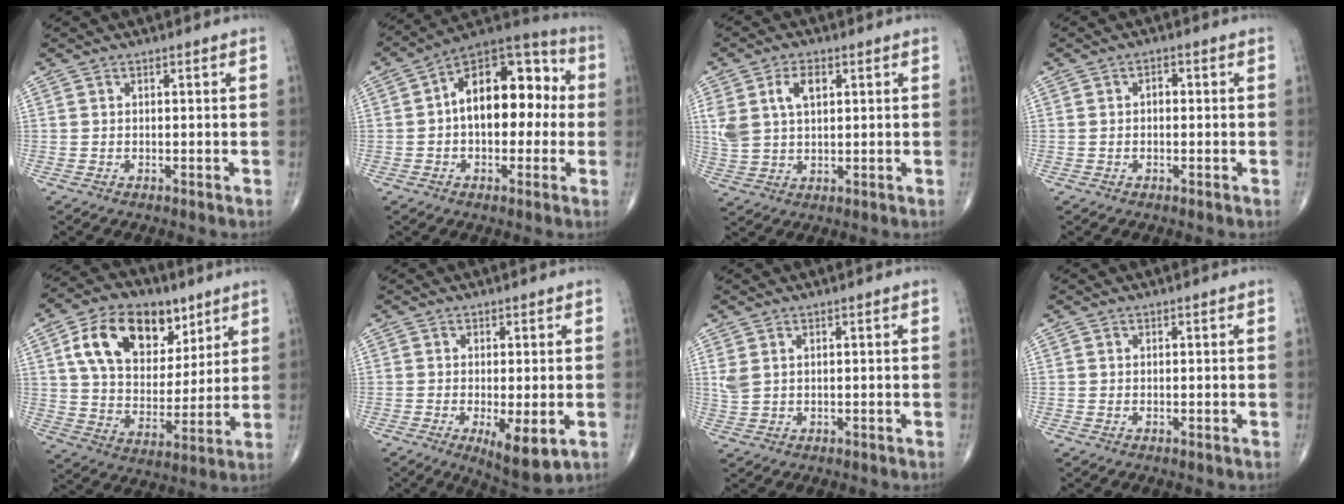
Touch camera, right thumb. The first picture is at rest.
{"total": 17.1, "force": [1.0, 10.1, 13.8], "torque": [-0.174, 0.050, 0.004]}
{"total": 8.6, "force": [2.9, 5.0, 6.3], "torque": [-0.124, 0.002, 0.060]}
{"total": 1.7, "force": [0.0, 1.1, 1.3], "torque": [-0.017, 0.011, -0.002]}
{"total": 18.8, "force": [8.6, 12.2, 11.5], "torque": [-0.159, -0.023, 0.152]}
{"total": 7.5, "force": [-2.1, 2.4, 6.8], "torque": [-0.104, -0.022, -0.029]}
{"total": 2.6, "force": [1.1, 1.4, 1.9], "torque": [-0.049, 0.008, 0.032]}
{"total": 0.0}